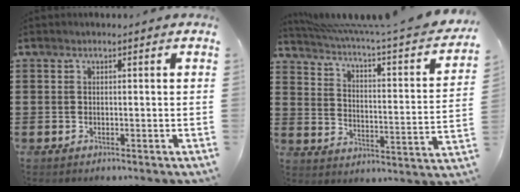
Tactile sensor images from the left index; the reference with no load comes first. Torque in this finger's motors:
{"motor_torque": [1.11, -0.72, 0.29, 0.15]}